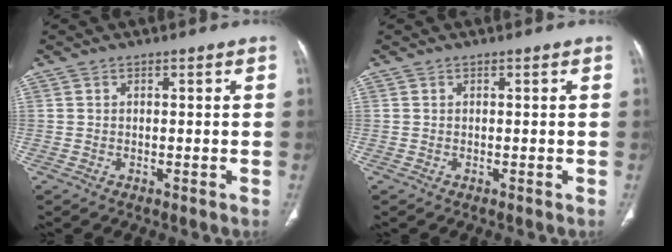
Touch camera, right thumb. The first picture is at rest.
{"total": 0.0}